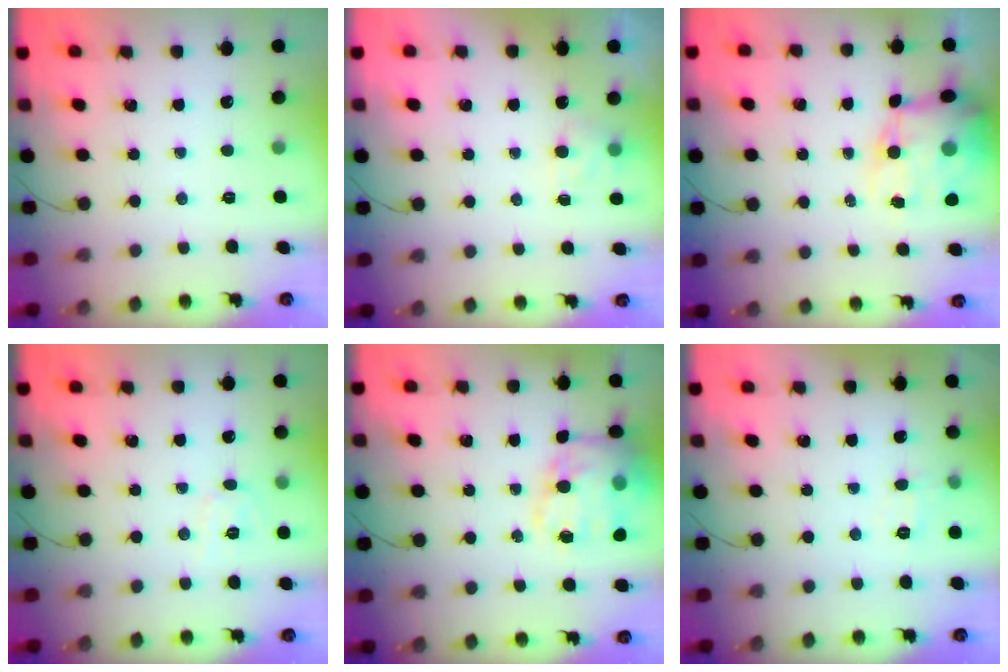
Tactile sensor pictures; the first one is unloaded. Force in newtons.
{"total": 4.5, "press": 4.3, "slide": 1.4}
{"total": 14.2, "press": 13.8, "slide": 3.5}
{"total": 4.7, "press": 4.4, "slide": 1.5}
{"total": 16.8, "press": 16.4, "slide": 3.2}
{"total": 6.5, "press": 6.4, "slide": 1.4}